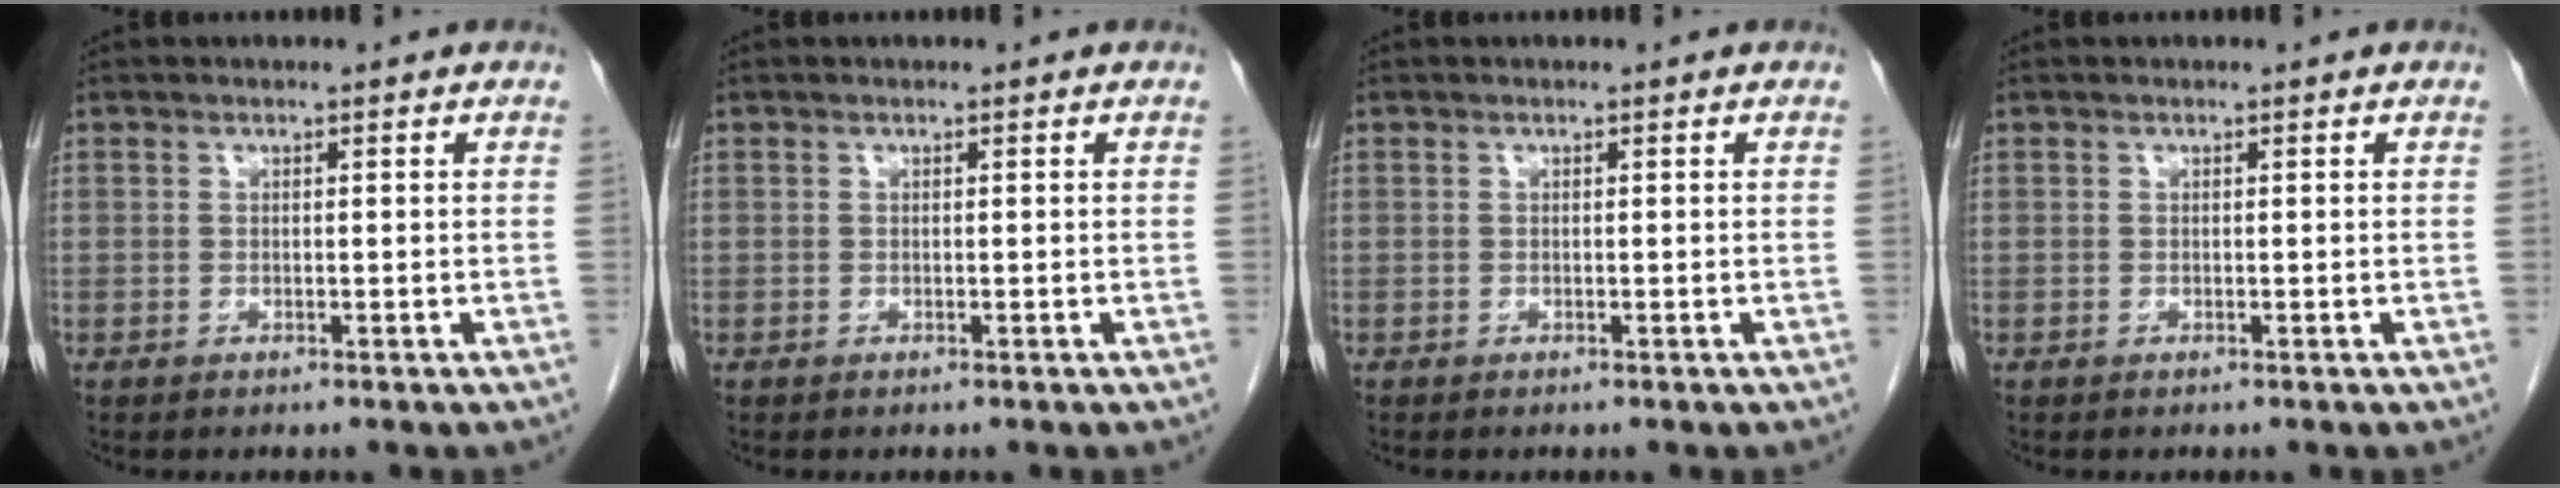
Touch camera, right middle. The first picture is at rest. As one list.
[{"total": 0.0}, {"total": 0.0}, {"total": 0.0}]